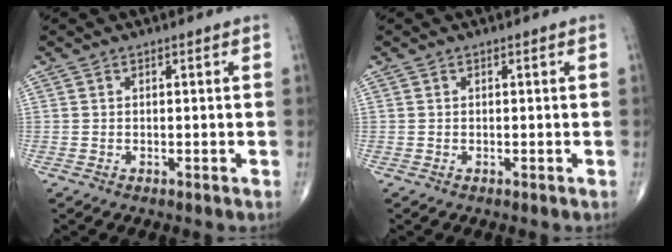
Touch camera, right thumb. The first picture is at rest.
{"total": 0.0}